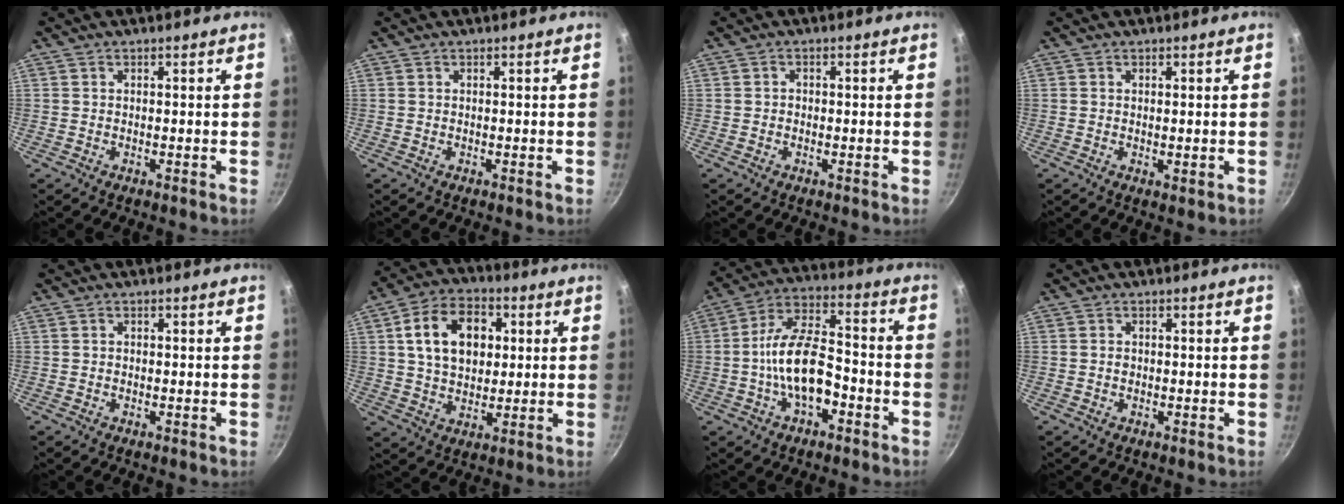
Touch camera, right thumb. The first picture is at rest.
{"total": 0.0}
{"total": 1.0, "force": [-0.2, 0.8, 0.4], "torque": [-0.005, 0.003, -0.006]}
{"total": 0.9, "force": [0.2, 0.4, 0.8], "torque": [-0.013, -0.006, 0.002]}
{"total": 0.6, "force": [-0.1, 0.5, 0.2], "torque": [-0.003, 0.002, -0.003]}
{"total": 14.3, "force": [3.1, 10.2, 9.6], "torque": [-0.131, 0.011, 0.045]}
{"total": 14.0, "force": [-4.1, 7.2, 11.3], "torque": [-0.180, 0.050, -0.080]}
{"total": 1.1, "force": [-0.2, 0.9, 0.6], "torque": [-0.008, 0.004, -0.003]}